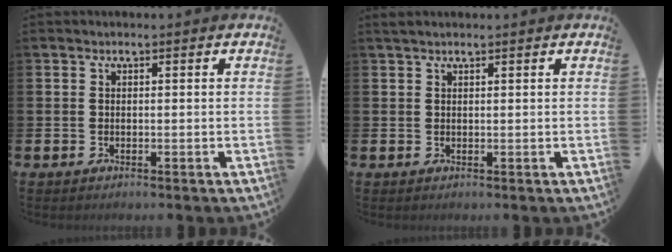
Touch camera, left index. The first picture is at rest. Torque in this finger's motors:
{"motor_torque": [0.01, 0.16, -0.23, 0.00]}